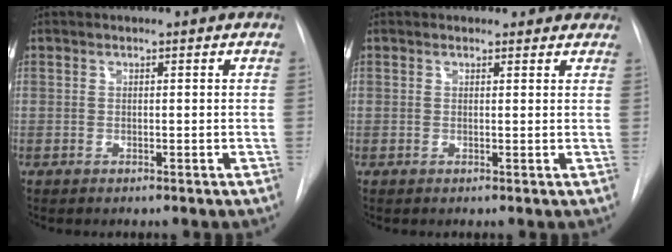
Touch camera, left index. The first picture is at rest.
{"total": 3.0, "force": [2.6, 1.5, 0.1], "torque": [0.012, -0.005, 0.012]}